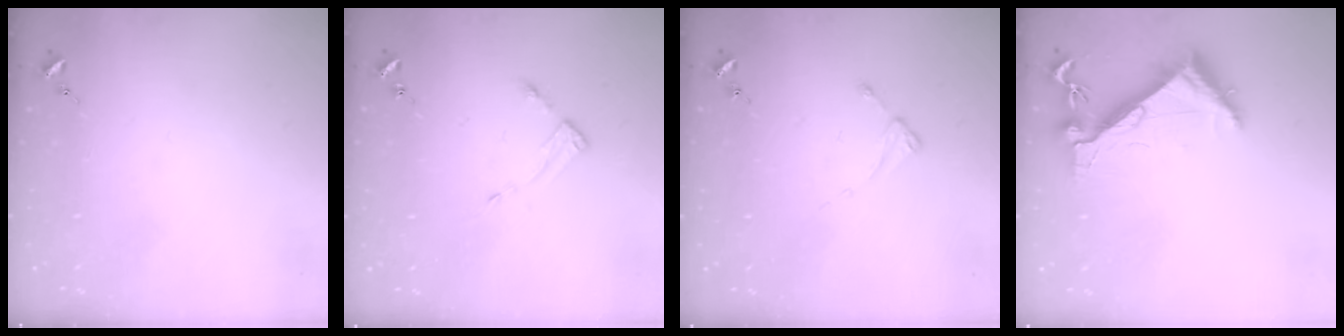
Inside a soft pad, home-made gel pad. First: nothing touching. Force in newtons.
{"total": 3.7, "press": 3.6, "slide": 0.4}
{"total": 2.4, "press": 2.4, "slide": 0.3}
{"total": 6.4, "press": 6.4, "slide": 0.5}